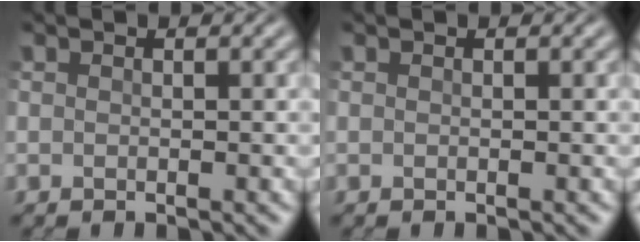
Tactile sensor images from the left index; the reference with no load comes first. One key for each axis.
{"total": 0.0}